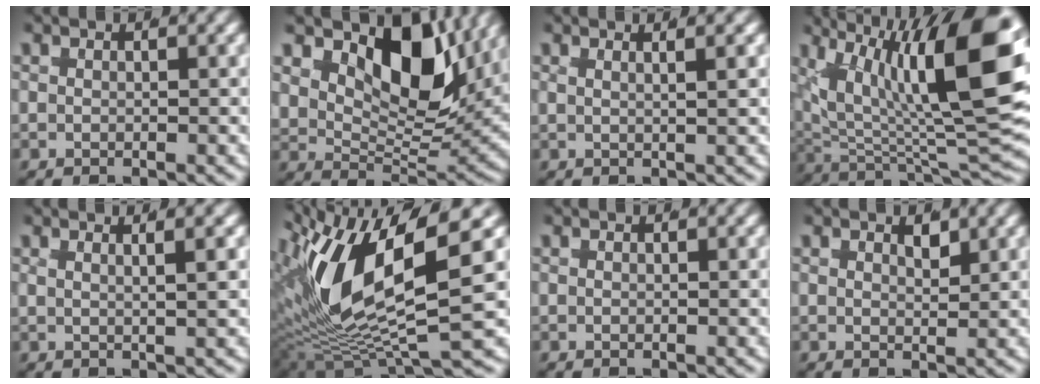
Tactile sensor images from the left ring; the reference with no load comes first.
{"total": 12.0, "force": [4.7, 7.7, 7.9], "torque": [-0.150, -0.008, 0.058]}
{"total": 2.0, "force": [1.3, 0.2, 1.5], "torque": [-0.015, 0.005, 0.017]}
{"total": 15.9, "force": [2.8, 7.5, 13.7], "torque": [-0.199, -0.001, 0.040]}
{"total": 2.5, "force": [1.5, 0.4, 1.9], "torque": [-0.020, 0.007, 0.020]}
{"total": 13.6, "force": [0.8, 7.5, 11.4], "torque": [-0.226, -0.013, 0.011]}
{"total": 0.0}
{"total": 0.9, "force": [0.8, 0.2, 0.5], "torque": [-0.006, -0.010, 0.014]}